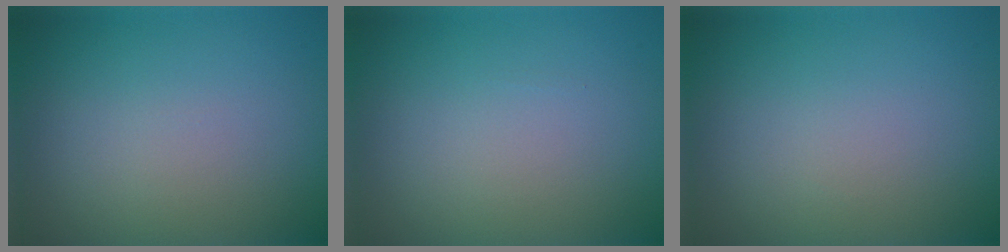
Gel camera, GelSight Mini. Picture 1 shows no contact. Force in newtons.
{"total": 0.0}
{"total": 0.0}